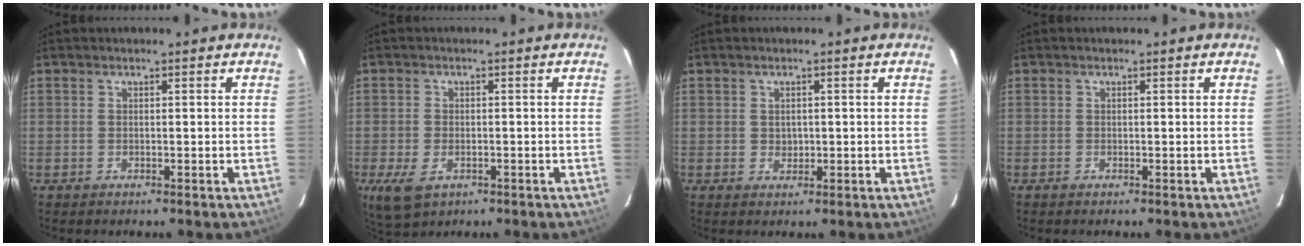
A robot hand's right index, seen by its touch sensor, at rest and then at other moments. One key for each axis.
{"total": 6.3, "fx": -2.7, "fy": 3.9, "fz": 4.1, "tx": -0.095, "ty": -0.017, "tz": -0.044}
{"total": 1.7, "fx": 0.1, "fy": 1.5, "fz": 0.7, "tx": -0.008, "ty": 0.003, "tz": 0.003}
{"total": 0.0}